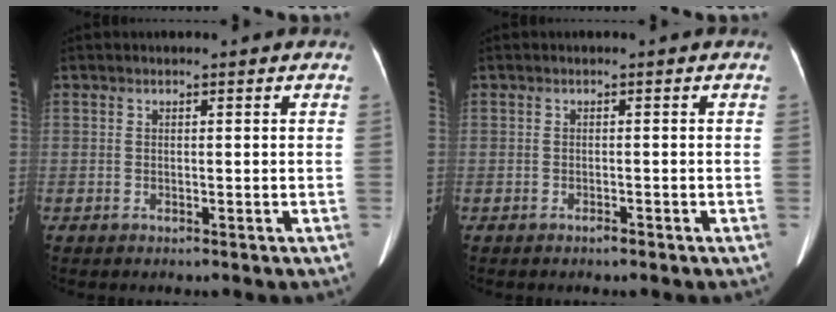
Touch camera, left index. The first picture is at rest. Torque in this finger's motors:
{"motor_torque": [0.11, 0.07, 0.01, 0.00]}